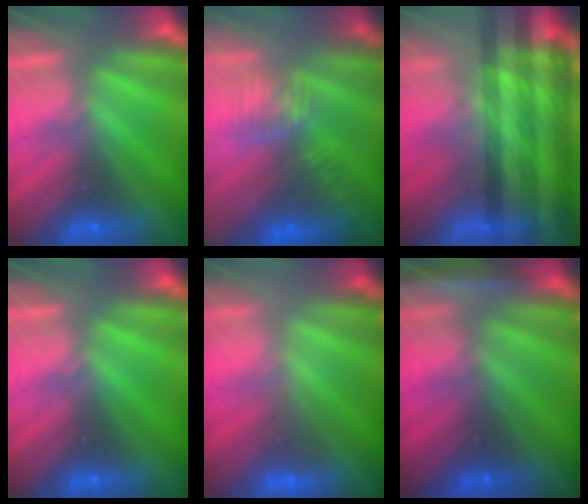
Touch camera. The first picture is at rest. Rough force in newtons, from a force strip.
{"total": 7.8}
{"total": 7.8}
{"total": 0.0}
{"total": 2.2}
{"total": 1.9}